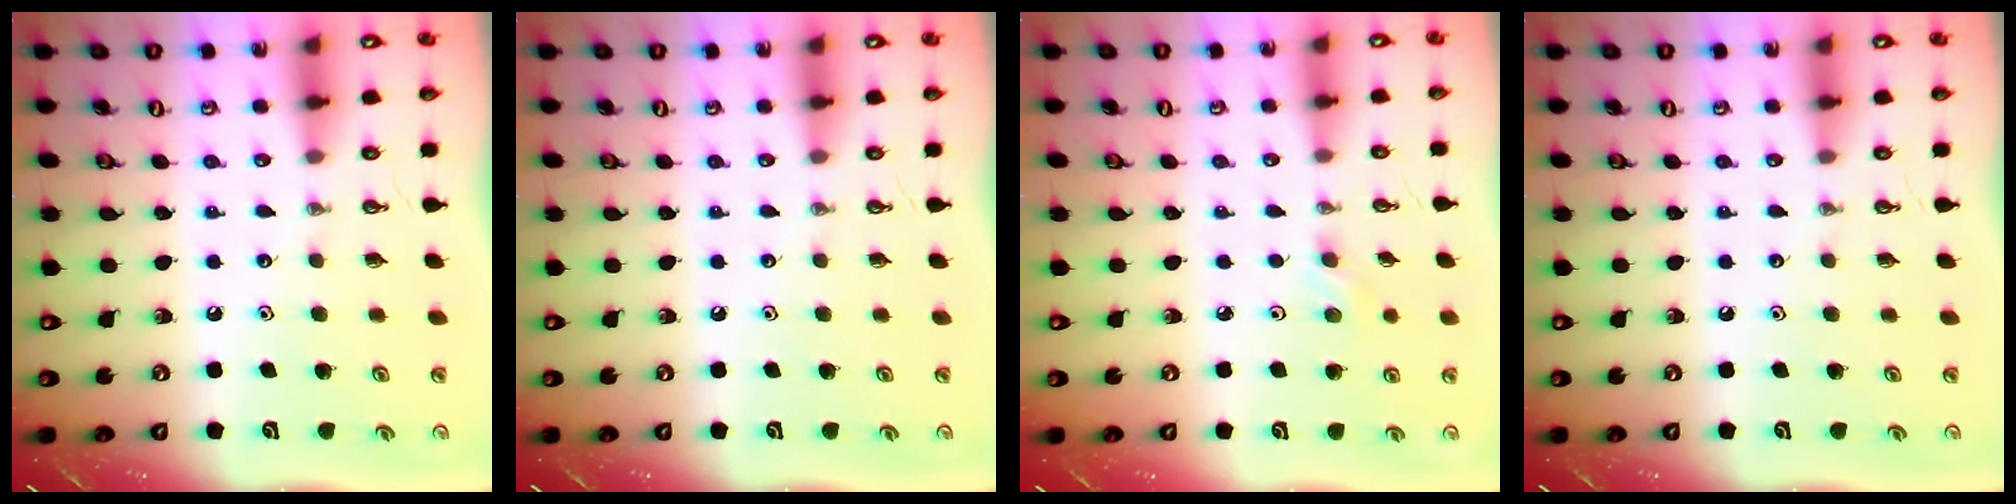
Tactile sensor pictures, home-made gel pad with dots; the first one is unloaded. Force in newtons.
{"total": 0.0}
{"total": 2.6, "press": 2.5, "slide": 0.8}
{"total": 0.0}